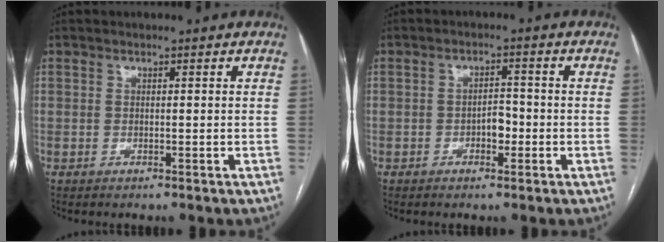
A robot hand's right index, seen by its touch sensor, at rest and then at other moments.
{"total": 2.8, "force": [-1.0, 1.4, 2.2], "torque": [-0.028, 0.007, -0.016]}